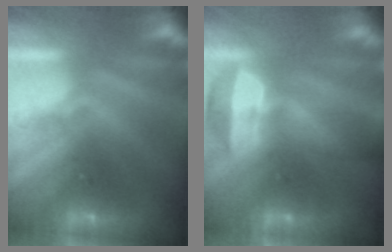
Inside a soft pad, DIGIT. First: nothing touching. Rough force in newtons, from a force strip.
{"total": 5.7}